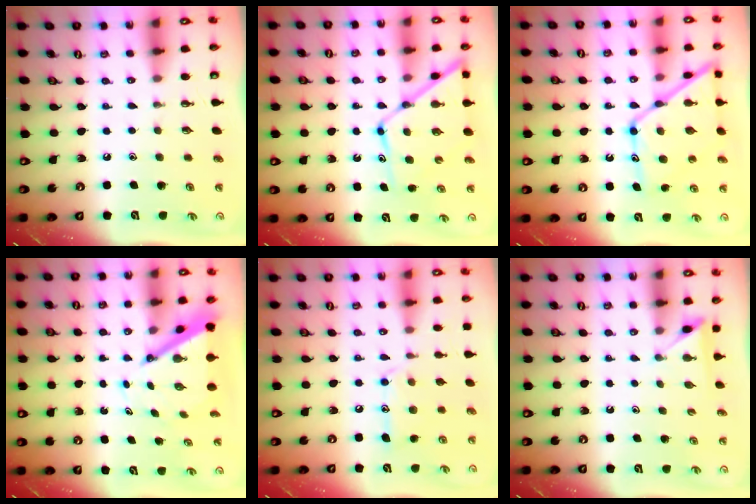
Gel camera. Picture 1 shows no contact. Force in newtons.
{"total": 12.3, "press": 12.2, "slide": 1.3}
{"total": 16.2, "press": 16.2, "slide": 1.4}
{"total": 6.8, "press": 6.8, "slide": 0.7}
{"total": 12.5, "press": 12.5, "slide": 0.8}
{"total": 3.7, "press": 3.7, "slide": 0.4}